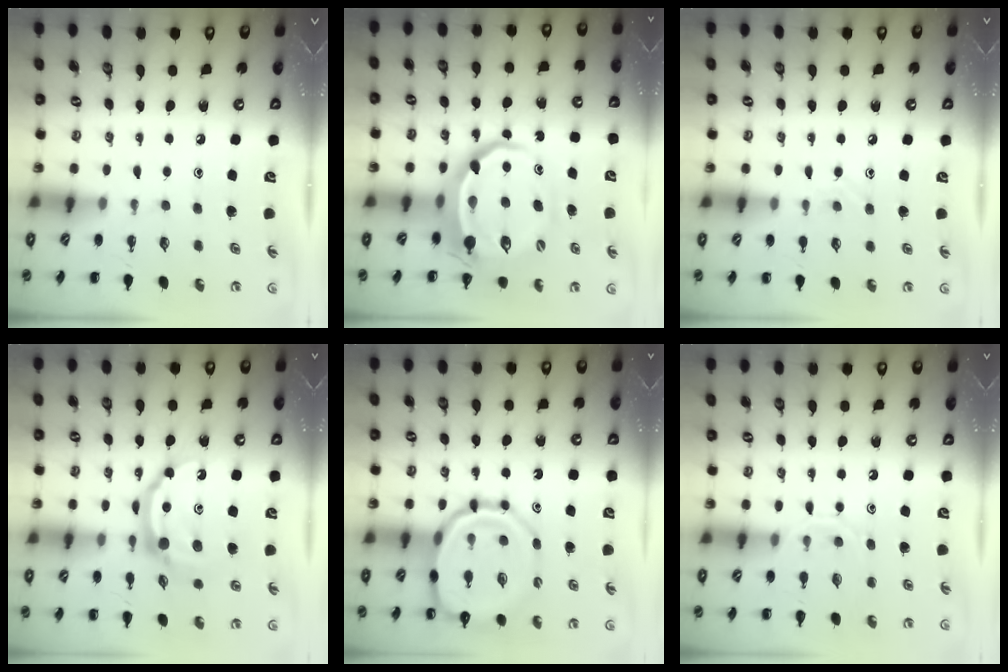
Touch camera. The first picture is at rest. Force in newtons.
{"total": 9.3, "press": 9.0, "slide": 2.5}
{"total": 6.0, "press": 5.9, "slide": 1.3}
{"total": 9.7, "press": 9.7, "slide": 0.4}
{"total": 17.0, "press": 16.8, "slide": 2.5}
{"total": 8.7, "press": 8.6, "slide": 1.3}